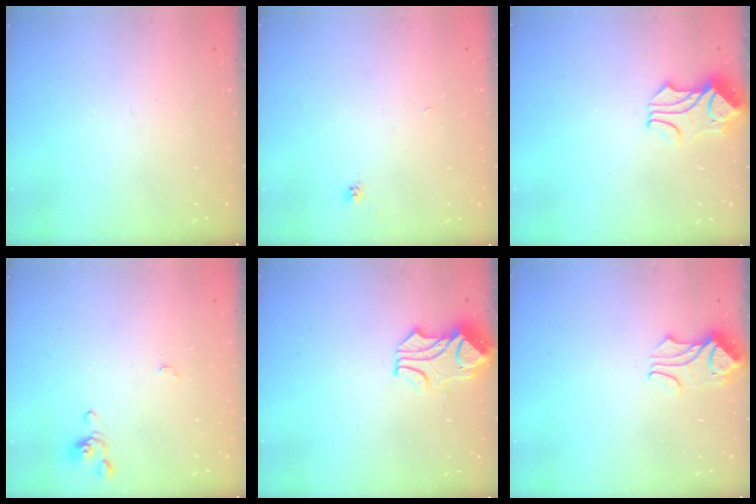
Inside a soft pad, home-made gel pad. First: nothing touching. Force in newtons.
{"total": 1.9, "press": 1.9, "slide": 0.1}
{"total": 1.6, "press": 1.2, "slide": 1.0}
{"total": 0.5, "press": 0.5, "slide": 0.3}
{"total": 1.0, "press": 0.1, "slide": 1.0}
{"total": 1.5, "press": 1.3, "slide": 0.9}